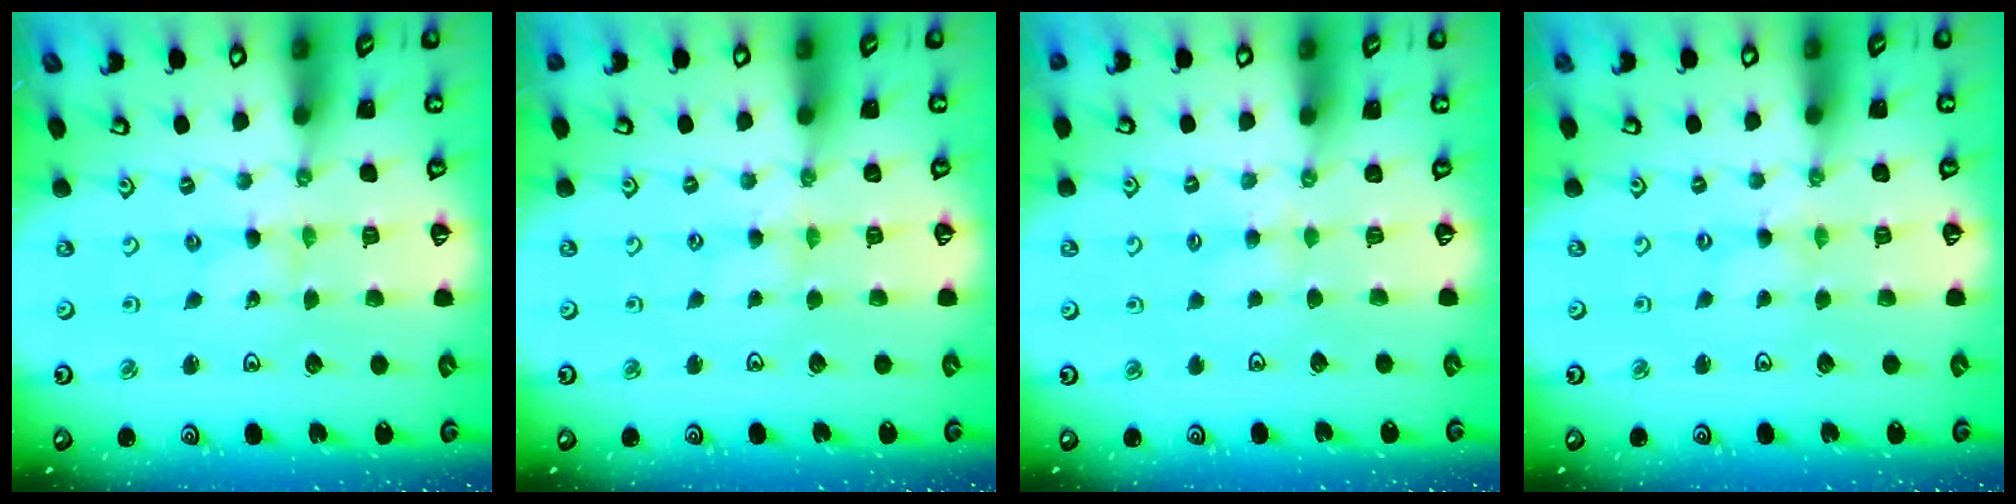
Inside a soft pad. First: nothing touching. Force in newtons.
{"total": 1.9, "press": 1.8, "slide": 0.3}
{"total": 3.0, "press": 2.9, "slide": 0.4}
{"total": 0.0}